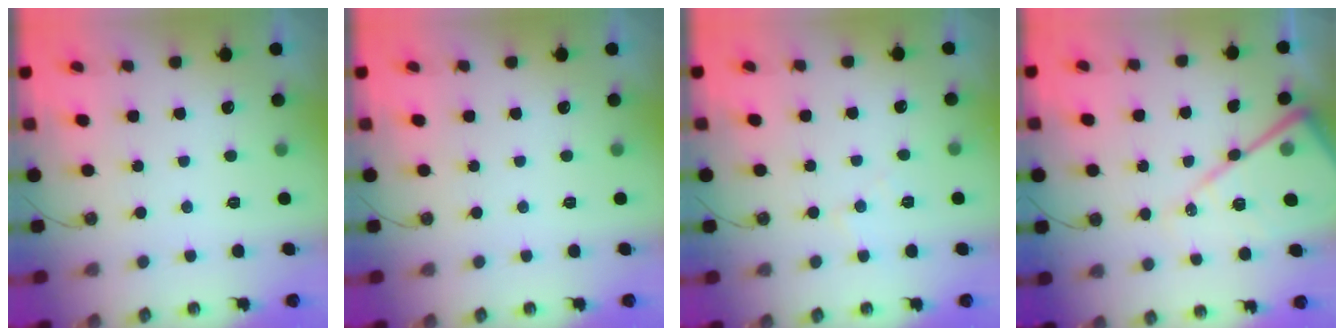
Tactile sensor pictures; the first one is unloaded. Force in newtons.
{"total": 0.0}
{"total": 6.0, "press": 5.9, "slide": 1.0}
{"total": 17.6, "press": 17.5, "slide": 1.6}